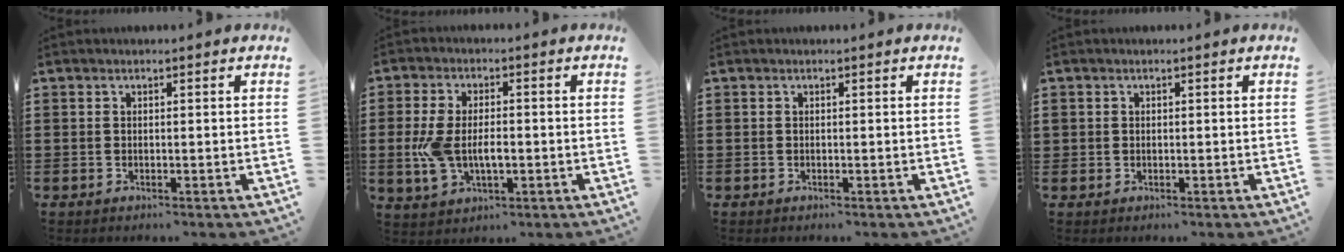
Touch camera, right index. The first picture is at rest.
{"total": 6.5, "force": [-0.9, 3.6, 5.3], "torque": [-0.122, -0.002, -0.021]}
{"total": 0.0}
{"total": 0.8, "force": [0.2, 0.7, 0.1], "torque": [-0.004, 0.005, 0.003]}